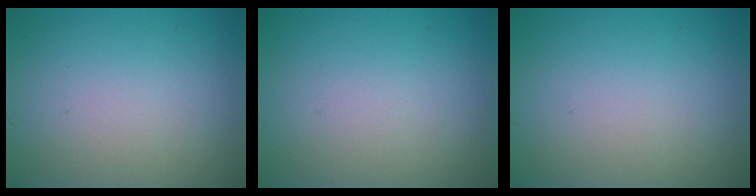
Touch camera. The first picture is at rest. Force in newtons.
{"total": 0.0}
{"total": 0.0}